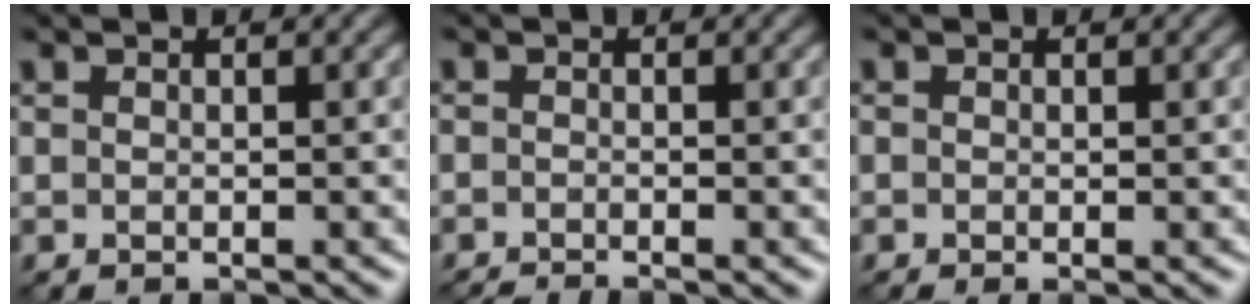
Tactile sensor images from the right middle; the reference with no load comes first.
{"total": 1.9, "force": [-1.7, 0.1, 0.8], "torque": [-0.015, -0.009, -0.037]}
{"total": 0.8, "force": [-0.3, 0.4, 0.7], "torque": [-0.012, -0.007, -0.004]}